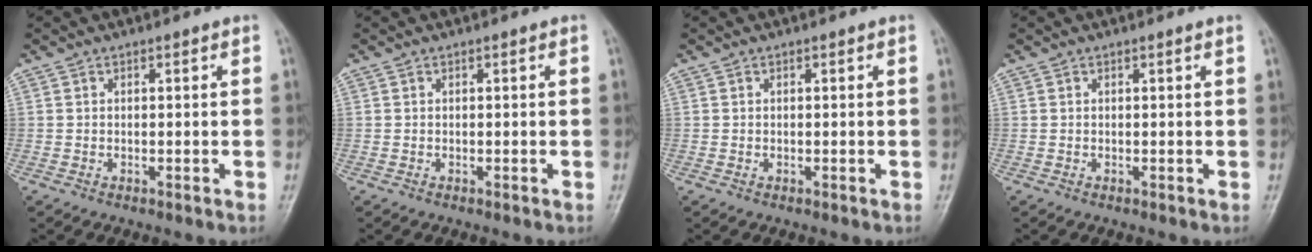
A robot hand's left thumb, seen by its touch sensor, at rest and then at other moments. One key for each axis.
{"total": 0.0}
{"total": 0.0}
{"total": 0.0}